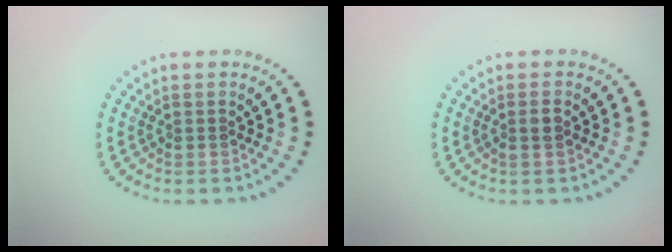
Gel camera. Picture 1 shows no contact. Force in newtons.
{"total": 1.2, "press": 1.0, "slide": 0.5}